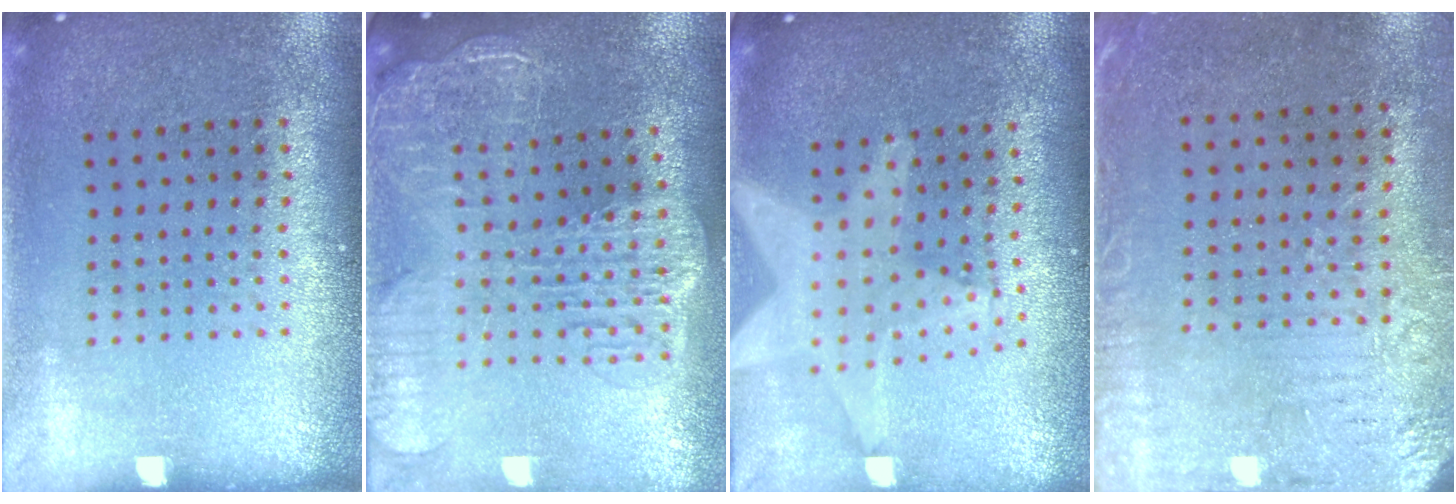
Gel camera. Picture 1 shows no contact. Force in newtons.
{"total": 2.9, "press": 2.4, "slide": 1.7}
{"total": 1.9, "press": 1.6, "slide": 0.8}
{"total": 3.2, "press": 2.5, "slide": 2.1}